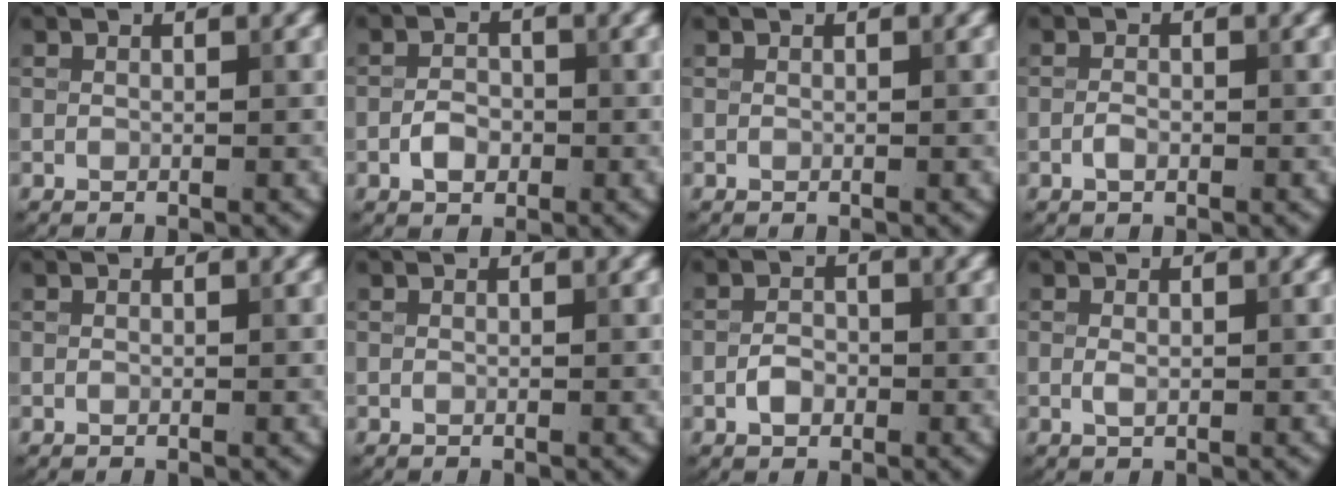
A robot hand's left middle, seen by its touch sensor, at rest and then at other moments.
{"total": 2.2, "force": [-0.8, 1.5, 1.4], "torque": [-0.024, 0.005, -0.019]}
{"total": 0.0}
{"total": 1.0, "force": [-0.5, 0.6, 0.8], "torque": [-0.015, 0.001, -0.011]}
{"total": 0.0}
{"total": 0.0}
{"total": 1.9, "force": [-0.8, 1.3, 1.2], "torque": [-0.020, 0.004, -0.017]}
{"total": 0.8, "force": [0.0, 0.4, 0.7], "torque": [-0.016, -0.003, 0.000]}